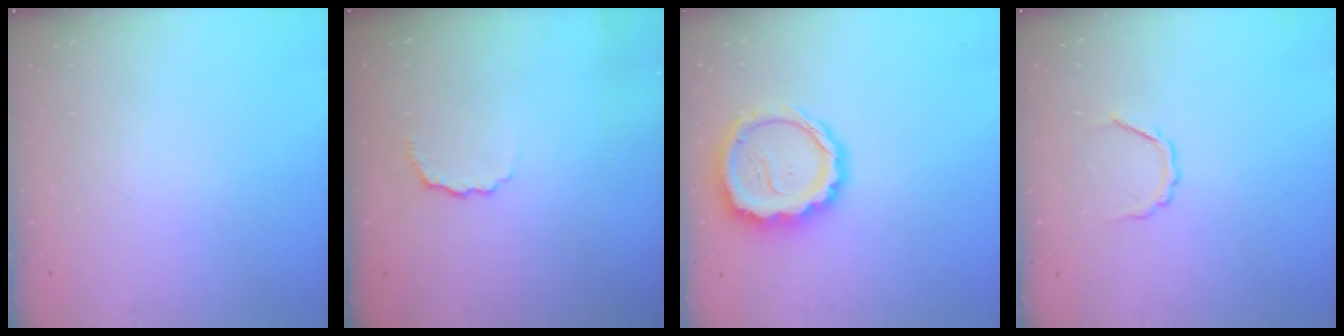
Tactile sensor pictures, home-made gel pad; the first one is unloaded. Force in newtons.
{"total": 4.0, "press": 3.9, "slide": 1.0}
{"total": 14.0, "press": 13.7, "slide": 2.9}
{"total": 4.1, "press": 4.0, "slide": 0.5}